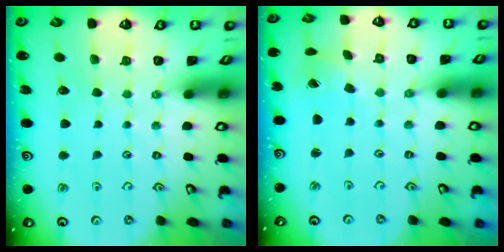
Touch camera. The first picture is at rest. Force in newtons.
{"total": 1.5, "press": 1.4, "slide": 0.2}